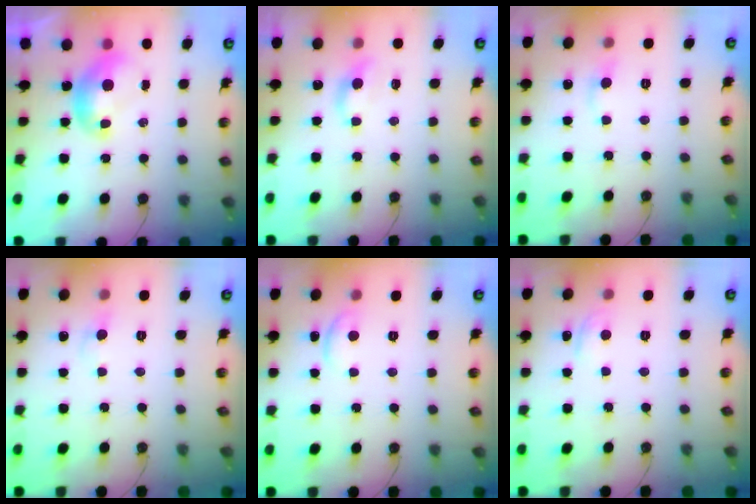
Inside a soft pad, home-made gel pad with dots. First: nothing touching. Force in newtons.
{"total": 0.6, "press": 0.3, "slide": 0.5}
{"total": 0.7, "press": 0.3, "slide": 0.7}
{"total": 1.9, "press": 1.7, "slide": 0.8}
{"total": 0.6, "press": 0.1, "slide": 0.5}
{"total": 0.7, "press": 0.2, "slide": 0.6}